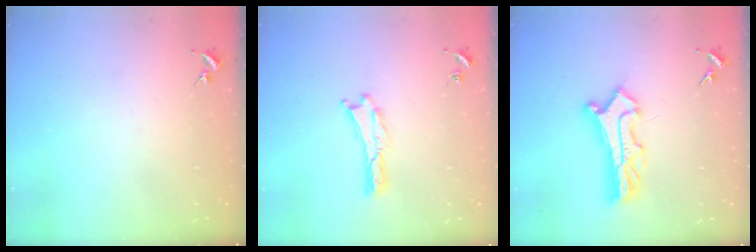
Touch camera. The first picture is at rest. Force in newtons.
{"total": 0.0}
{"total": 6.7, "press": 6.7, "slide": 0.6}